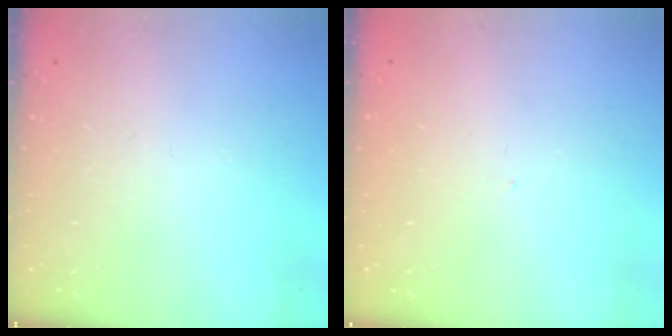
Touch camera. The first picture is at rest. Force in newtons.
{"total": 2.0, "press": 2.0, "slide": 0.3}